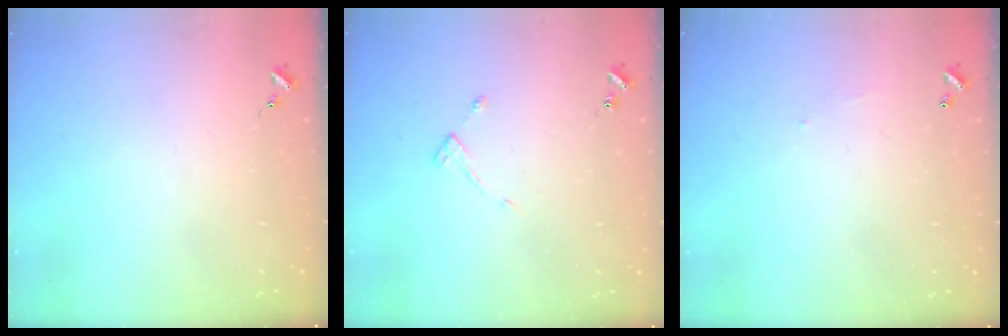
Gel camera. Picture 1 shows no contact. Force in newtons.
{"total": 3.6, "press": 3.6, "slide": 0.5}
{"total": 3.8, "press": 3.8, "slide": 0.1}